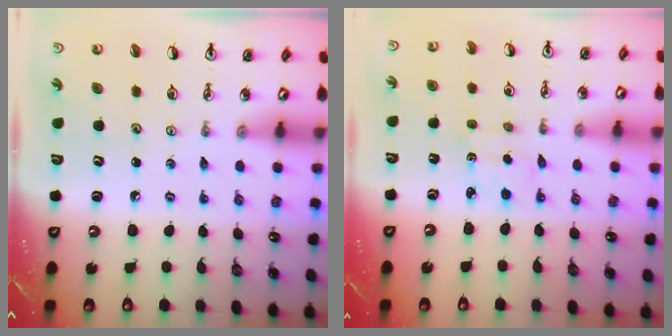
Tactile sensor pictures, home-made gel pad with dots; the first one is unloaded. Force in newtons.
{"total": 2.5, "press": 2.4, "slide": 0.6}